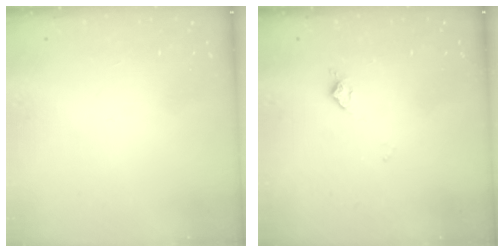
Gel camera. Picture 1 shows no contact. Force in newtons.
{"total": 5.0, "press": 4.9, "slide": 0.7}